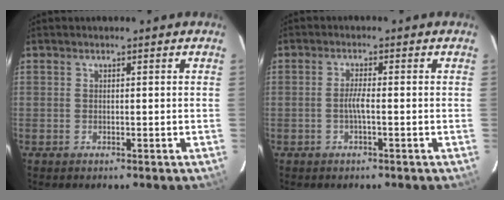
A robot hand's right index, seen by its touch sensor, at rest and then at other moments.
{"total": 2.2, "force": [-0.7, -0.1, 2.1], "torque": [-0.041, 0.001, -0.015]}